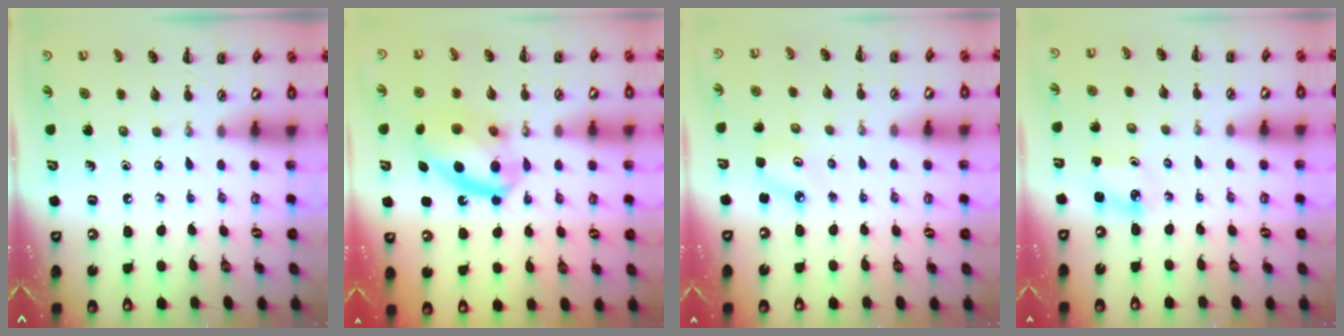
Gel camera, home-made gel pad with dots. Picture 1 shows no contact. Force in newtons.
{"total": 15.5, "press": 15.1, "slide": 3.5}
{"total": 4.3, "press": 4.2, "slide": 1.0}
{"total": 2.6, "press": 2.6, "slide": 0.4}